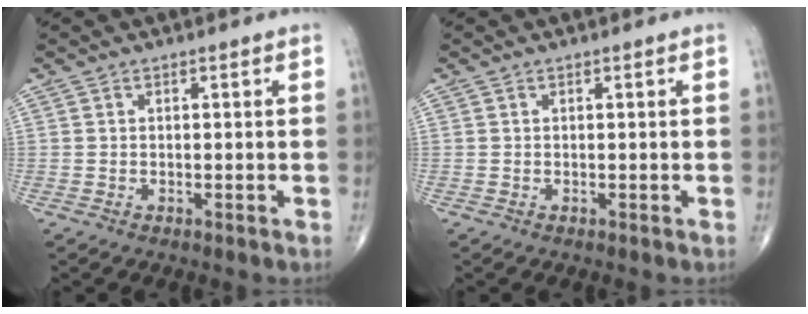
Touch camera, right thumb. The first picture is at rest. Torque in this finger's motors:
{"motor_torque": [0.02, -0.26, 0.16, 0.08, -0.01]}